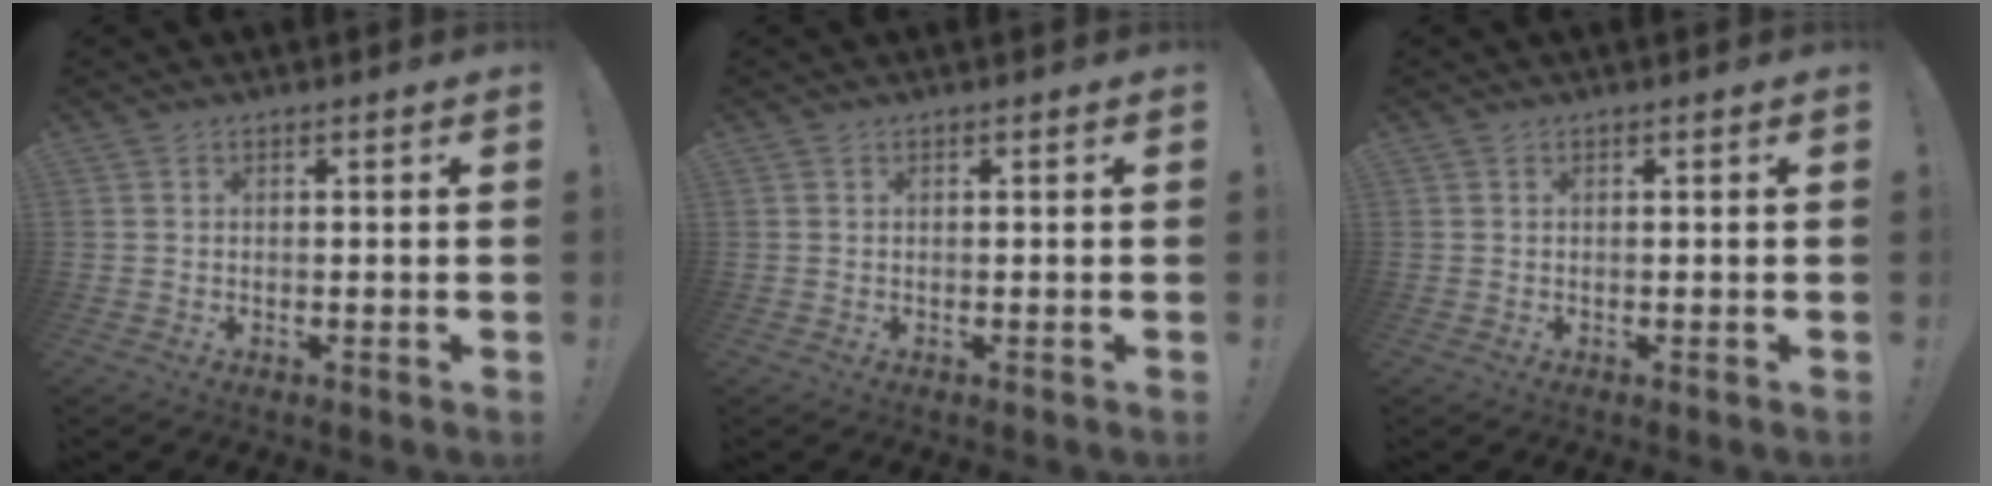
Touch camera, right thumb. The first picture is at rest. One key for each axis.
{"total": 0.0}
{"total": 0.0}